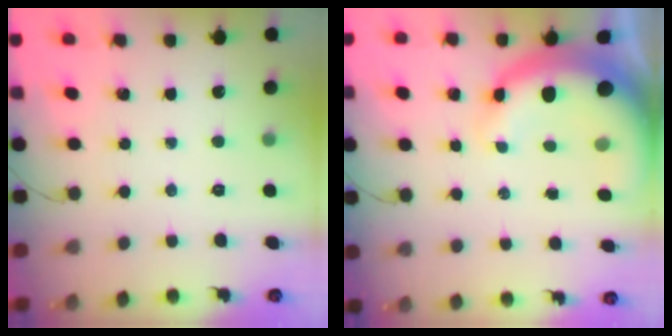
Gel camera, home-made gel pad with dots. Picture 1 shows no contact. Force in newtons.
{"total": 11.4, "press": 11.2, "slide": 2.0}